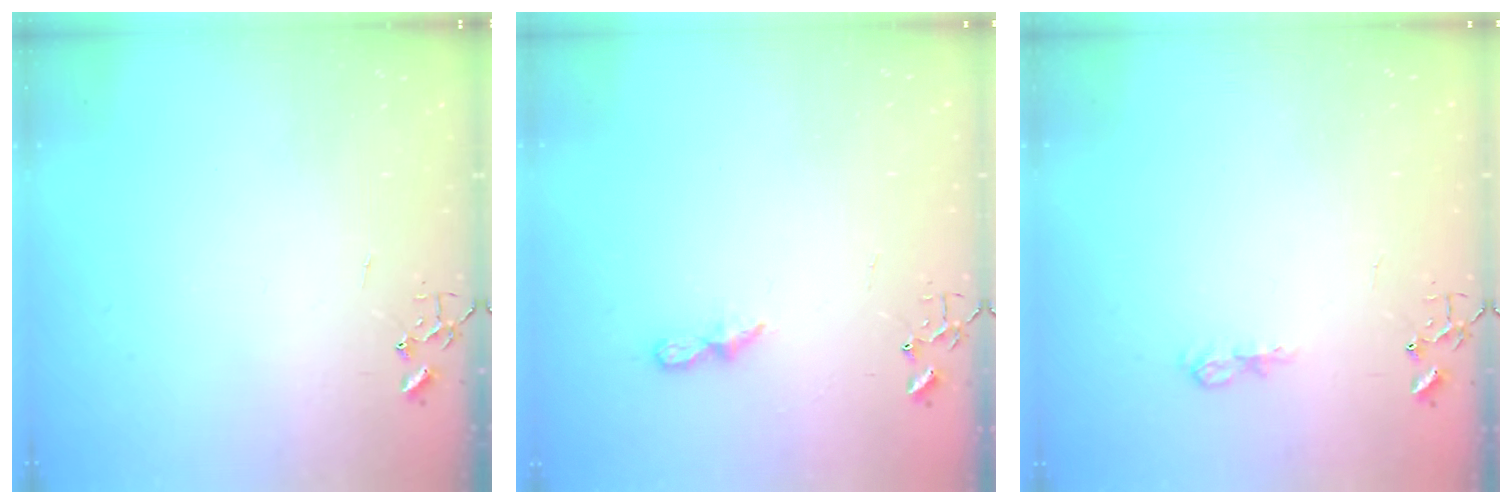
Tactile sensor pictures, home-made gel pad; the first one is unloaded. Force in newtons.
{"total": 5.5, "press": 5.5, "slide": 0.5}
{"total": 7.9, "press": 7.9, "slide": 0.9}